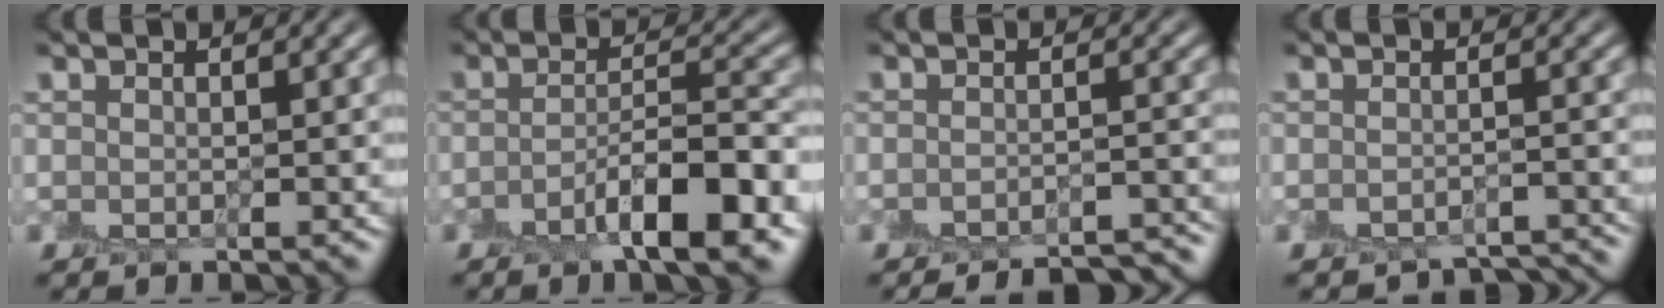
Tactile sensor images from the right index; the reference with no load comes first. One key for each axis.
{"total": 7.0, "fx": -3.5, "fy": 1.7, "fz": 5.8, "tx": -0.090, "ty": 0.002, "tz": -0.063}
{"total": 6.8, "fx": -6.4, "fy": 1.5, "fz": 1.6, "tx": -0.012, "ty": -0.004, "tz": -0.069}
{"total": 4.2, "fx": -4.1, "fy": 0.7, "fz": 0.4, "tx": -0.006, "ty": -0.009, "tz": -0.051}